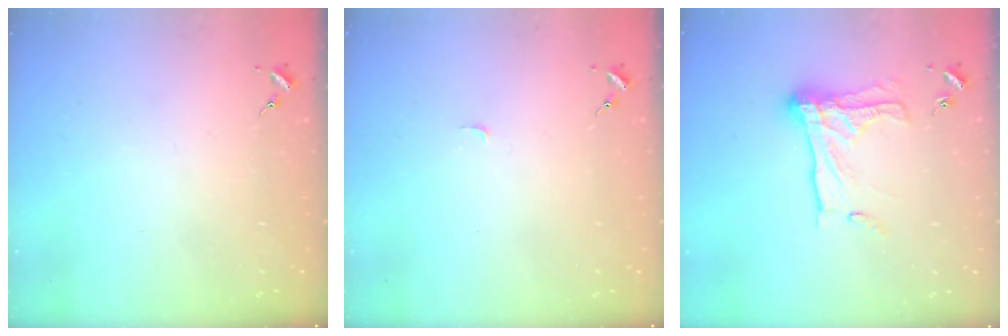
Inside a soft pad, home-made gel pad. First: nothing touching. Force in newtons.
{"total": 2.5, "press": 2.5, "slide": 0.3}
{"total": 15.9, "press": 15.9, "slide": 1.2}